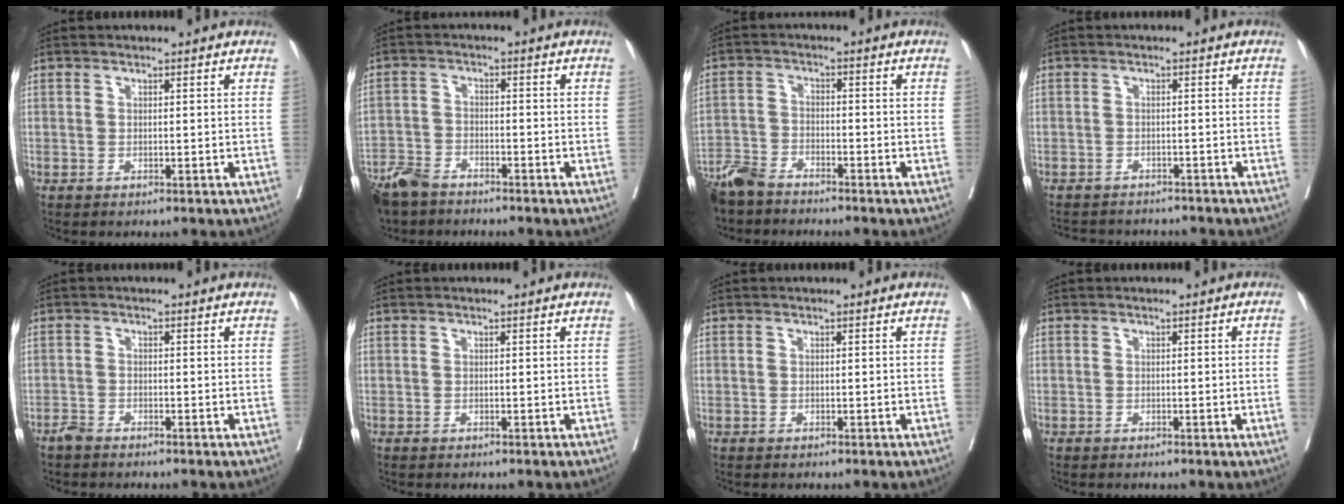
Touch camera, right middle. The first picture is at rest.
{"total": 7.0, "force": [-6.0, 2.5, 2.6], "torque": [-0.051, -0.015, -0.114]}
{"total": 6.7, "force": [-6.1, 1.9, 2.3], "torque": [-0.043, -0.017, -0.118]}
{"total": 8.7, "force": [-8.1, 2.4, 2.1], "torque": [-0.038, 0.002, -0.100]}
{"total": 1.4, "force": [-1.3, 0.2, 0.3], "torque": [-0.008, -0.001, -0.028]}
{"total": 0.0}
{"total": 0.0}
{"total": 1.3, "force": [-0.2, -0.4, 1.2], "torque": [-0.014, -0.001, 0.000]}